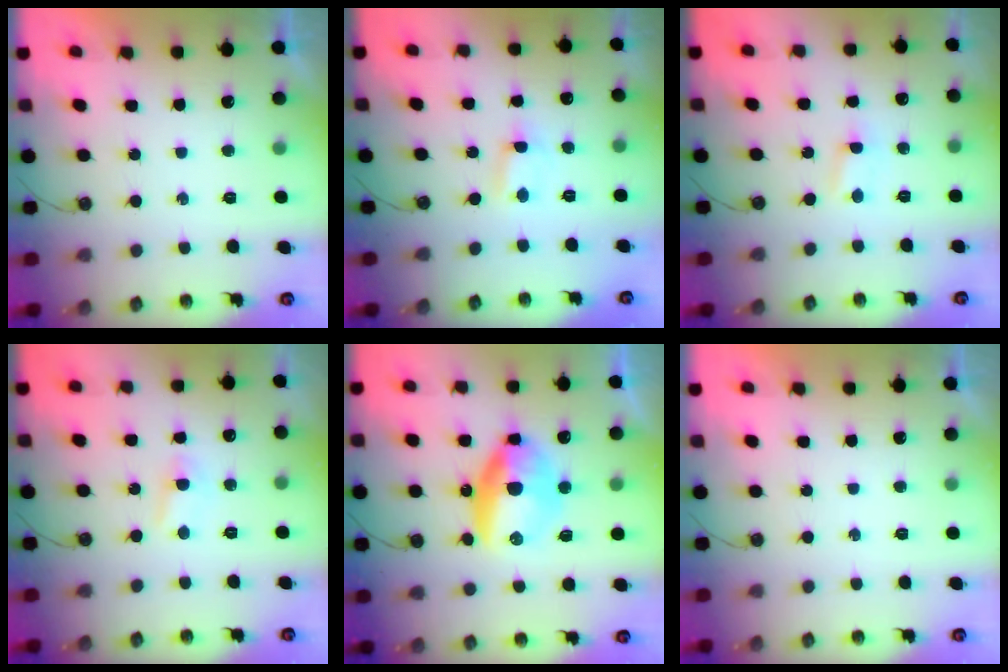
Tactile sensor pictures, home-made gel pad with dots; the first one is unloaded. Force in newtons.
{"total": 0.6, "press": 0.4, "slide": 0.5}
{"total": 1.3, "press": 1.3, "slide": 0.2}
{"total": 3.8, "press": 3.8, "slide": 0.5}
{"total": 11.5, "press": 11.5, "slide": 0.7}
{"total": 0.0}